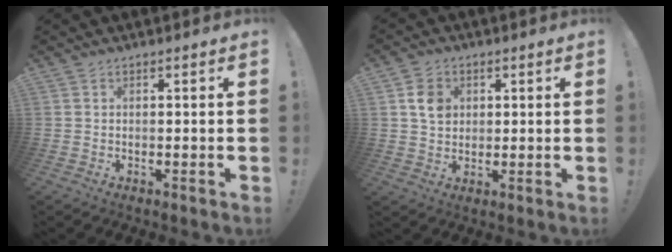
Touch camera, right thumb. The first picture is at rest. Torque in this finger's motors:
{"motor_torque": [0.10, -0.10, 0.41, -0.37, 0.00]}